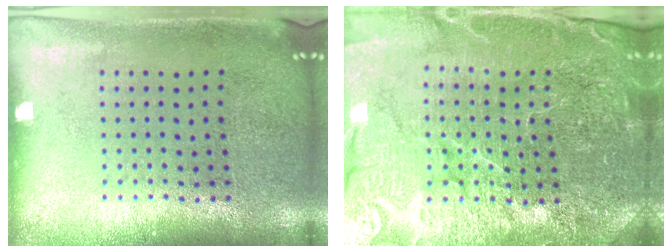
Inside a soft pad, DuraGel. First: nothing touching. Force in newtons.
{"total": 5.4, "press": 4.9, "slide": 2.1}